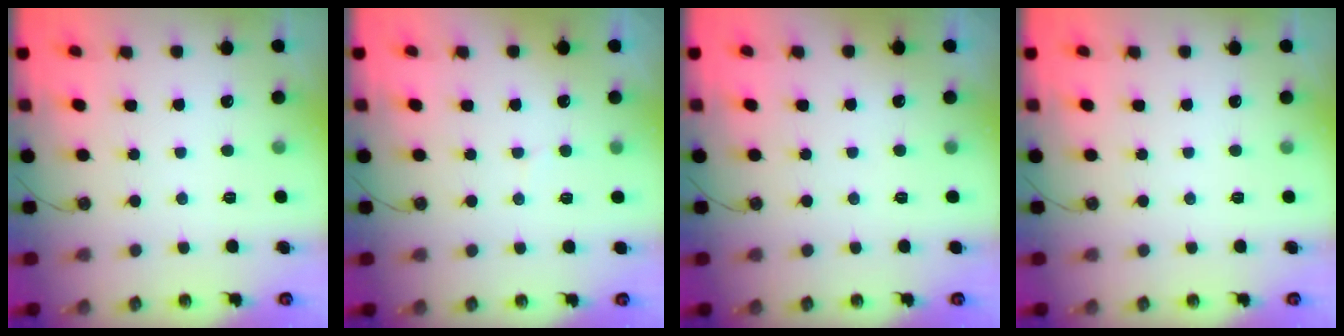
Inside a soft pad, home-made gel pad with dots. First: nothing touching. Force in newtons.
{"total": 3.5, "press": 3.1, "slide": 1.7}
{"total": 1.7, "press": 0.3, "slide": 1.7}
{"total": 0.0}